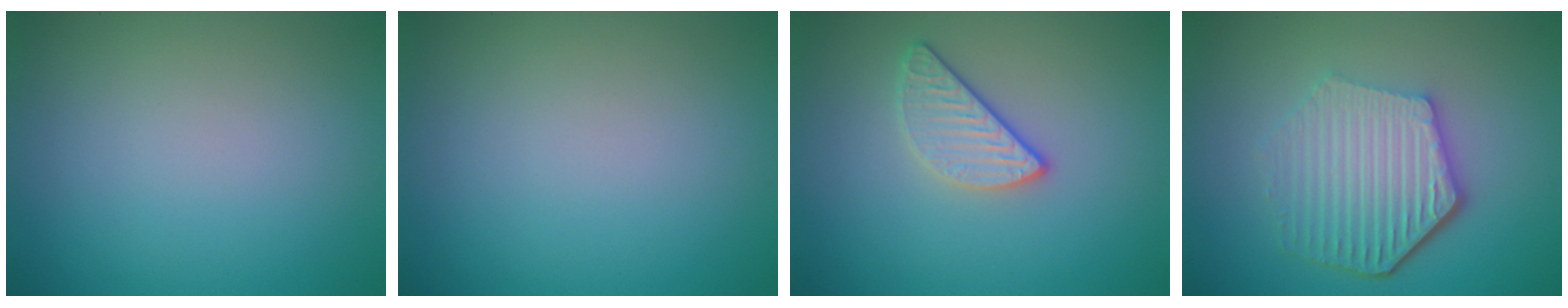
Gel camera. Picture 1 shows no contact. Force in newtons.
{"total": 0.0}
{"total": 2.5, "press": 2.3, "slide": 1.0}
{"total": 6.1, "press": 4.6, "slide": 4.1}